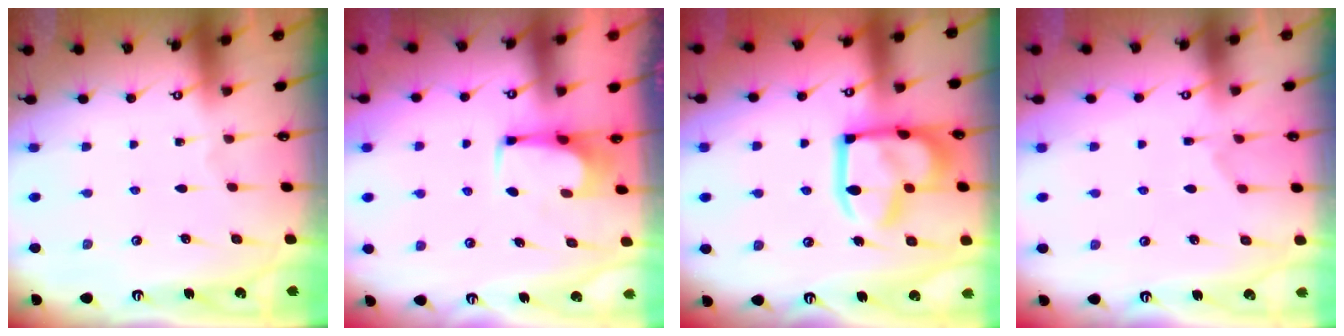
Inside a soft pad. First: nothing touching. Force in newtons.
{"total": 4.0, "press": 4.0, "slide": 0.3}
{"total": 19.0, "press": 18.9, "slide": 1.9}
{"total": 2.4, "press": 2.1, "slide": 1.1}